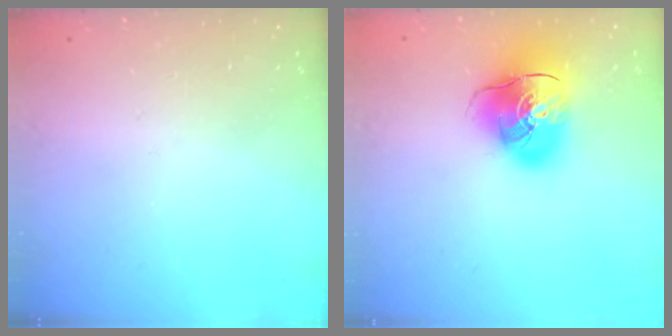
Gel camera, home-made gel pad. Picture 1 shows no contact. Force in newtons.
{"total": 18.6, "press": 18.3, "slide": 3.1}